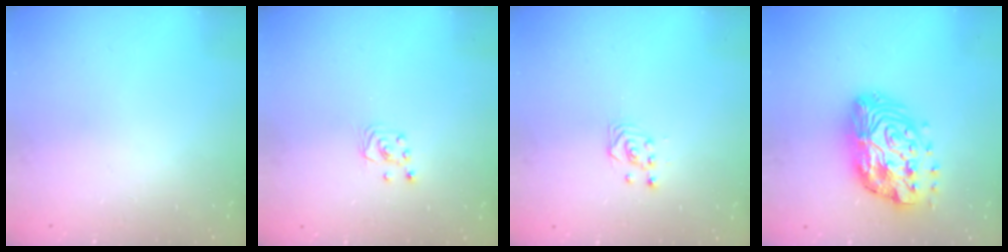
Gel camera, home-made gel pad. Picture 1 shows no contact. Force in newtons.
{"total": 3.2, "press": 3.2, "slide": 0.2}
{"total": 3.4, "press": 3.4, "slide": 0.5}
{"total": 18.2, "press": 18.1, "slide": 1.3}